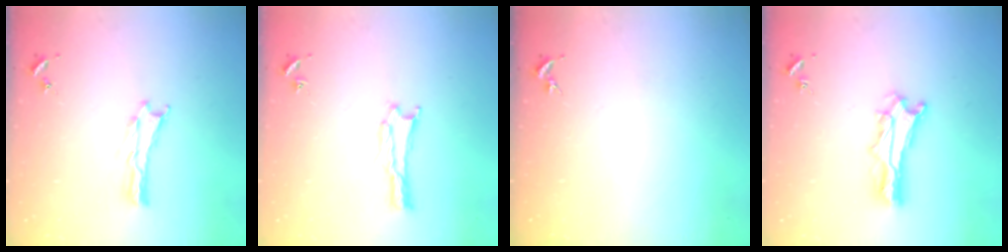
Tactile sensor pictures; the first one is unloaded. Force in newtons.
{"total": 1.7, "press": 1.7, "slide": 0.1}
{"total": 0.0}
{"total": 5.2, "press": 5.2, "slide": 0.6}